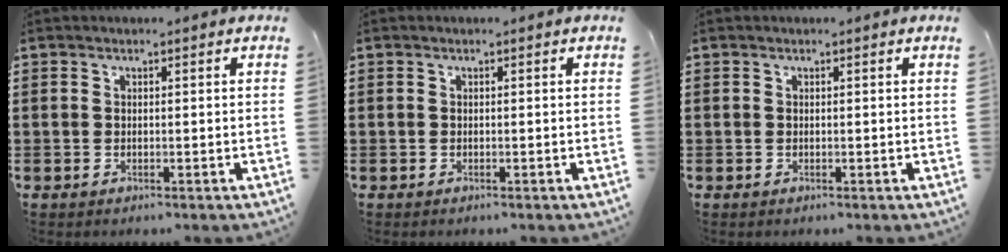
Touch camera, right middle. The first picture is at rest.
{"total": 0.0}
{"total": 0.0}